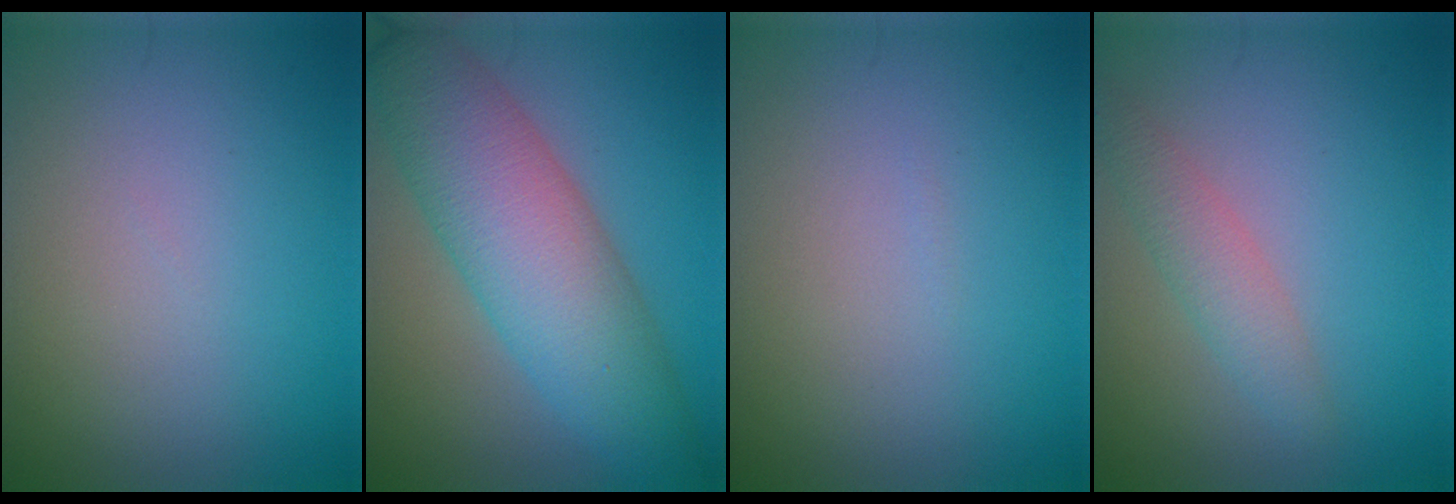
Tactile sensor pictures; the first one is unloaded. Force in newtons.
{"total": 9.1, "press": 9.1, "slide": 0.2}
{"total": 0.0}
{"total": 2.3, "press": 2.3, "slide": 0.0}